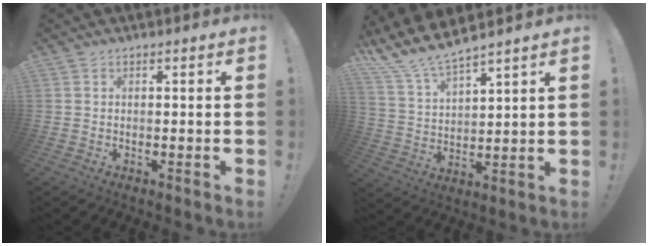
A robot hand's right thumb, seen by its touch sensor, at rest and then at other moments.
{"total": 10.1, "force": [9.5, 1.3, 3.2], "torque": [-0.087, -0.077, 0.174]}